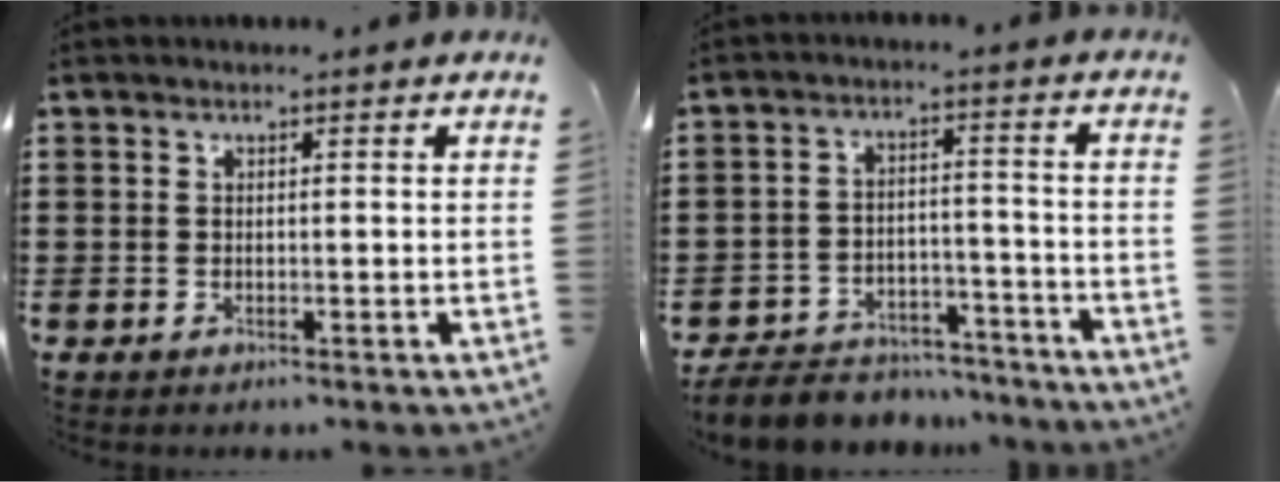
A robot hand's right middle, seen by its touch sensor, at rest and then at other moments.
{"total": 5.7, "force": [-5.5, 1.4, 0.4], "torque": [-0.011, 0.014, -0.111]}